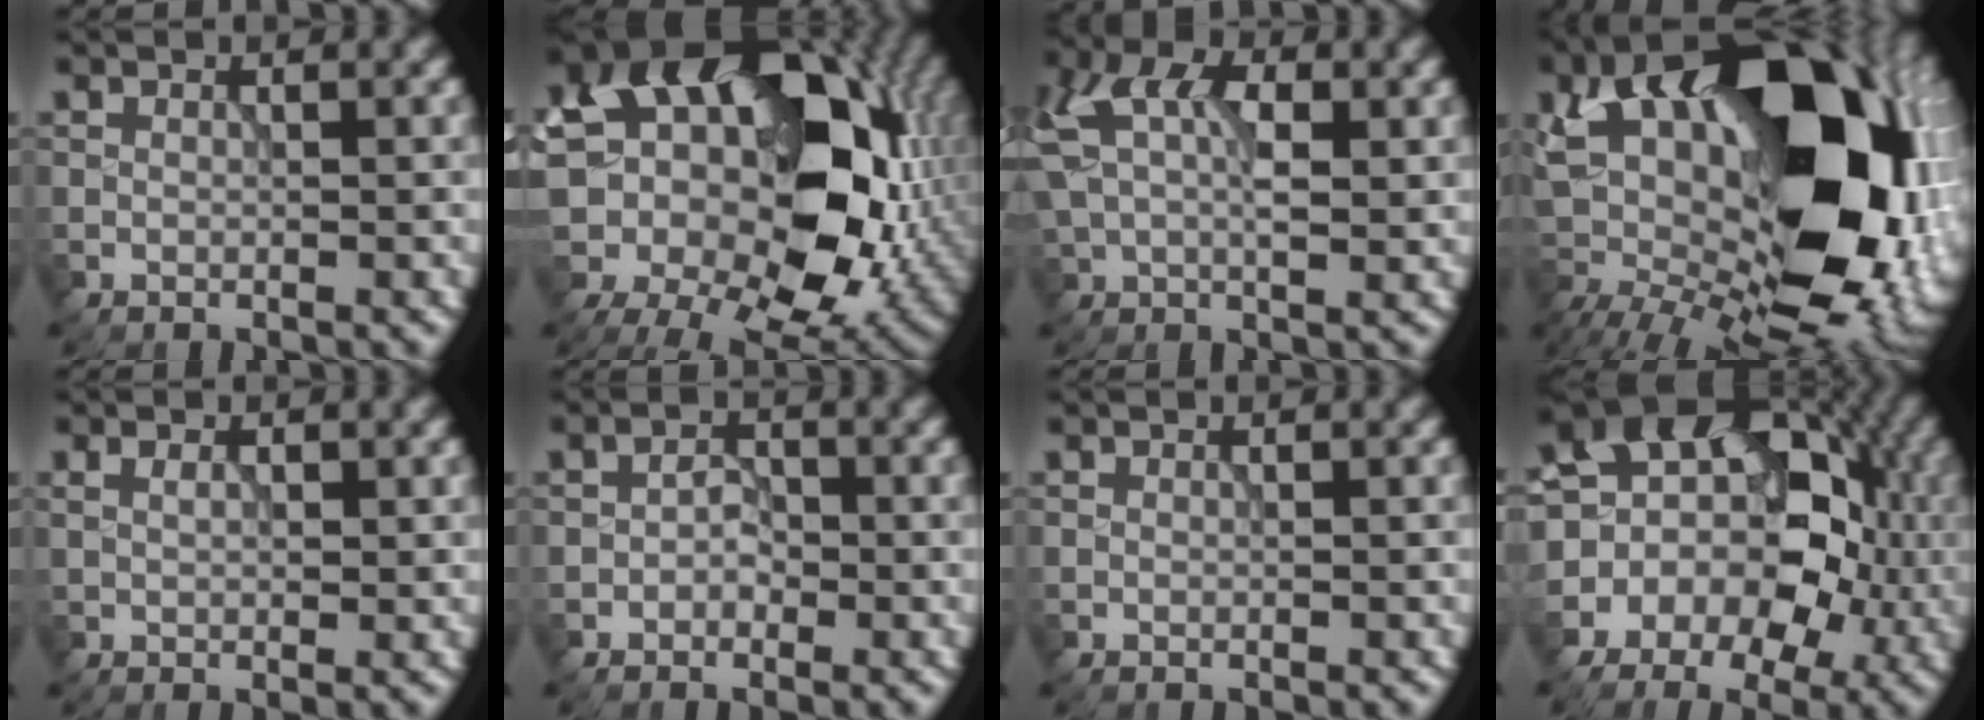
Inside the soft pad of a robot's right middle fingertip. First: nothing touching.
{"total": 23.3, "force": [3.2, 17.5, 15.0], "torque": [-0.307, 0.001, 0.070]}
{"total": 6.6, "force": [1.3, 3.8, 5.2], "torque": [-0.107, 0.010, 0.018]}
{"total": 20.2, "force": [2.7, 11.4, 16.4], "torque": [-0.285, 0.022, 0.039]}
{"total": 1.7, "force": [0.6, 0.8, 1.3], "torque": [-0.023, -0.002, 0.016]}
{"total": 1.6, "force": [-0.6, 1.1, 1.0], "torque": [-0.015, 0.004, -0.013]}
{"total": 0.0}
{"total": 13.7, "force": [0.3, 10.7, 8.5], "torque": [-0.119, 0.015, -0.013]}